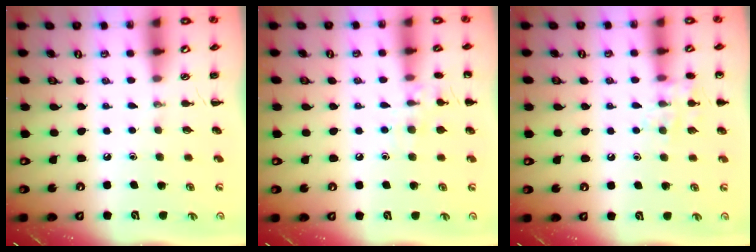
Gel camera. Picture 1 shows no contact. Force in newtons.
{"total": 8.9, "press": 8.7, "slide": 2.0}
{"total": 8.2, "press": 8.1, "slide": 1.1}